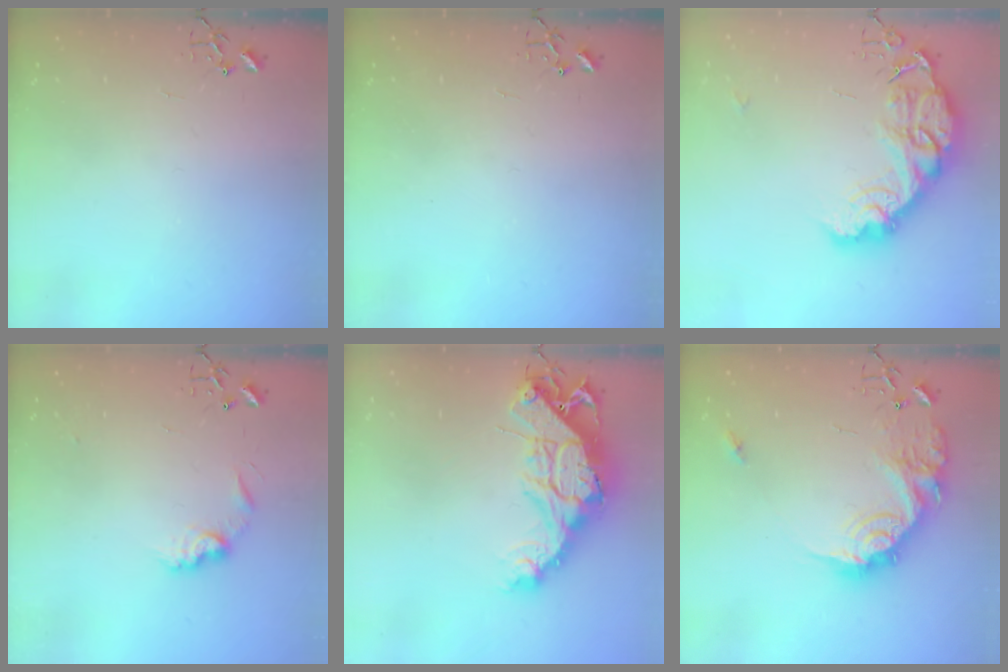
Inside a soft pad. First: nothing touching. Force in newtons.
{"total": 0.0}
{"total": 18.2, "press": 18.2, "slide": 1.3}
{"total": 8.4, "press": 8.4, "slide": 0.3}
{"total": 18.5, "press": 18.4, "slide": 2.0}
{"total": 19.2, "press": 19.2, "slide": 1.0}